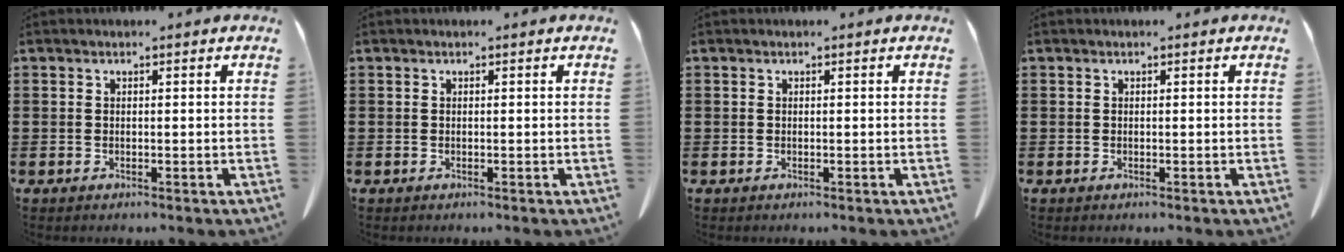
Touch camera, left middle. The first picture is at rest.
{"total": 0.0}
{"total": 0.0}
{"total": 0.0}